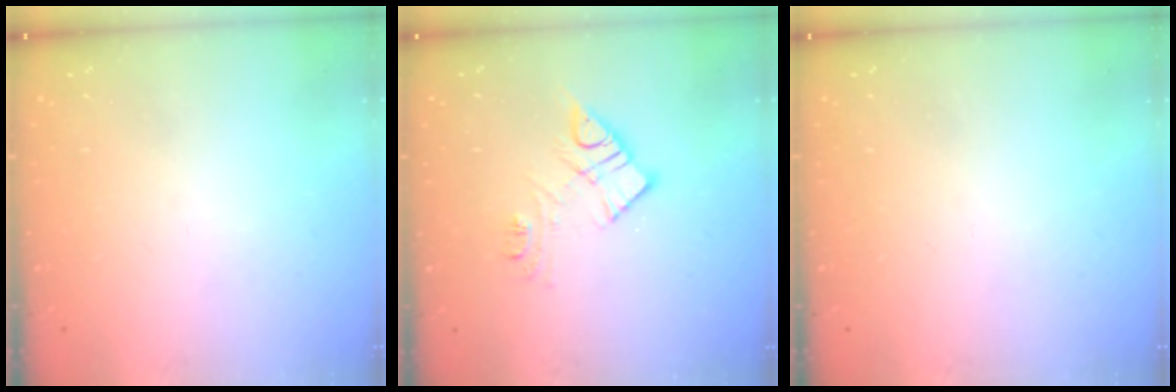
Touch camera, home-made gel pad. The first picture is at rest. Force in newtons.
{"total": 9.5, "press": 9.4, "slide": 0.6}
{"total": 0.0}